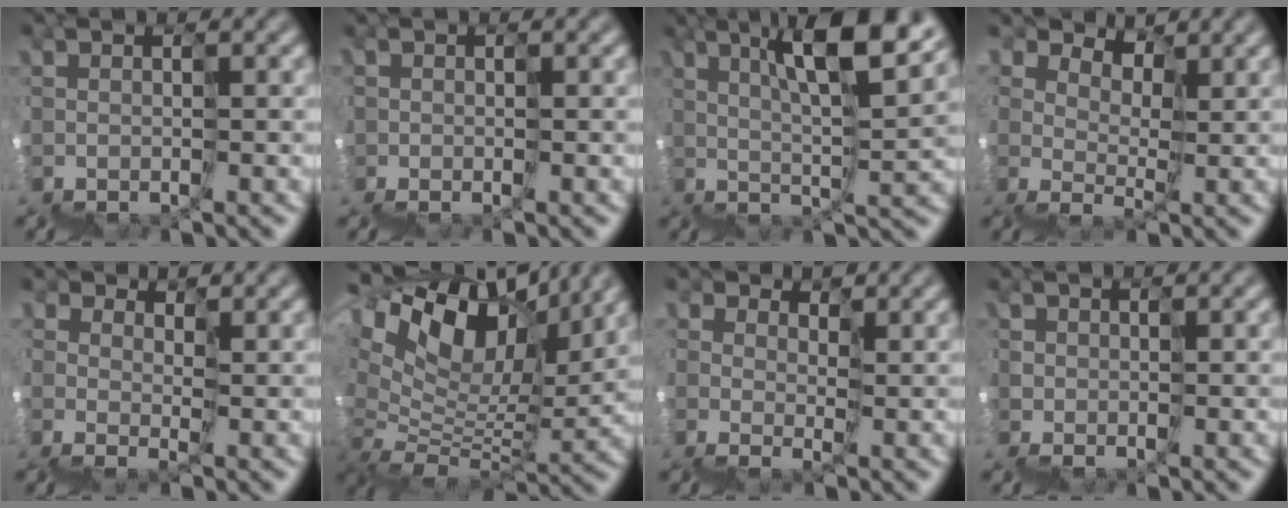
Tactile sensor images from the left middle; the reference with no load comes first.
{"total": 1.4, "force": [-0.4, 1.1, 0.7], "torque": [-0.016, -0.006, -0.005]}
{"total": 8.8, "force": [5.5, 1.6, 6.7], "torque": [-0.092, 0.032, 0.091]}
{"total": 3.6, "force": [3.4, 0.6, -1.0], "torque": [0.026, 0.016, 0.064]}
{"total": 2.4, "force": [0.7, 2.1, 1.0], "torque": [-0.017, -0.004, 0.016]}
{"total": 9.8, "force": [7.5, 3.8, 5.2], "torque": [-0.107, 0.047, 0.129]}
{"total": 3.1, "force": [0.9, 2.6, 1.4], "torque": [-0.017, -0.004, 0.022]}
{"total": 3.0, "force": [-0.2, 2.5, 1.6], "torque": [-0.030, -0.015, 0.005]}